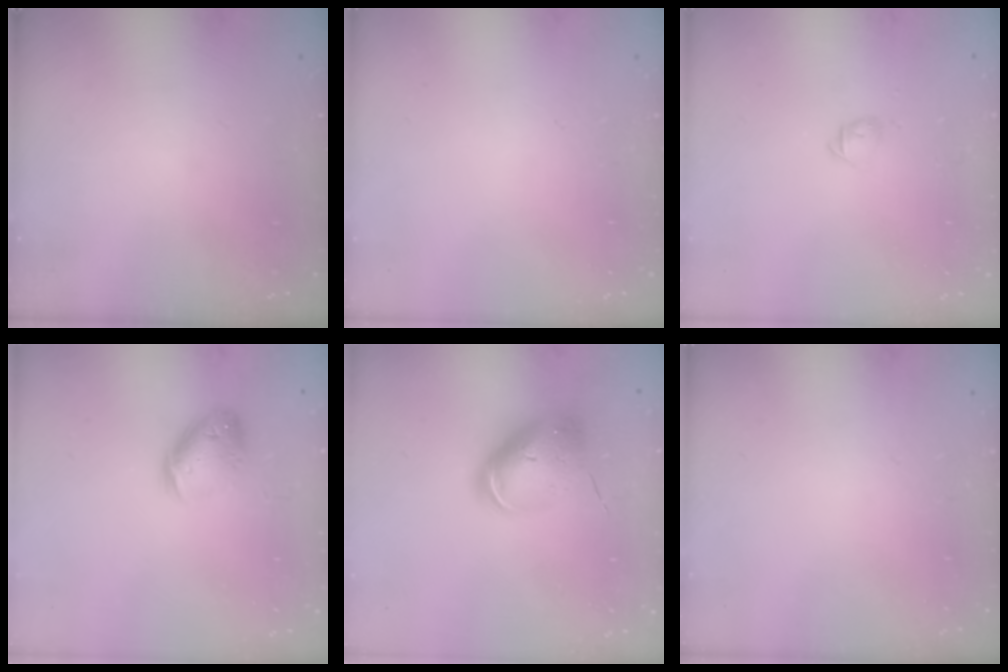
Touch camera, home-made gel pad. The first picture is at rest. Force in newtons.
{"total": 0.0}
{"total": 3.2, "press": 3.1, "slide": 0.8}
{"total": 12.1, "press": 11.9, "slide": 2.0}
{"total": 9.3, "press": 9.2, "slide": 1.6}
{"total": 0.0}